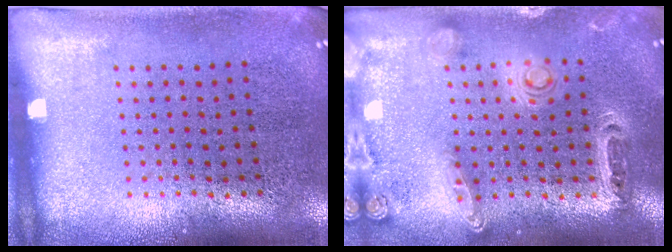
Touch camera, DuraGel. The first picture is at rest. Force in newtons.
{"total": 1.4, "press": 1.3, "slide": 0.4}